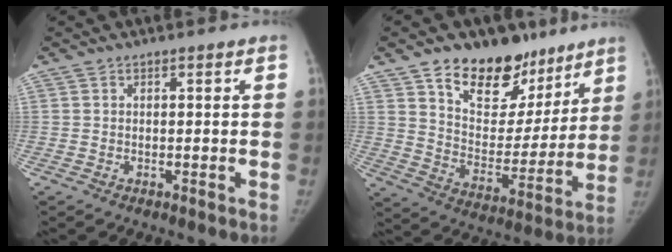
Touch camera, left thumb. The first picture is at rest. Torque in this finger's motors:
{"motor_torque": [0.29, 0.44, 1.32, -1.46, 0.02]}